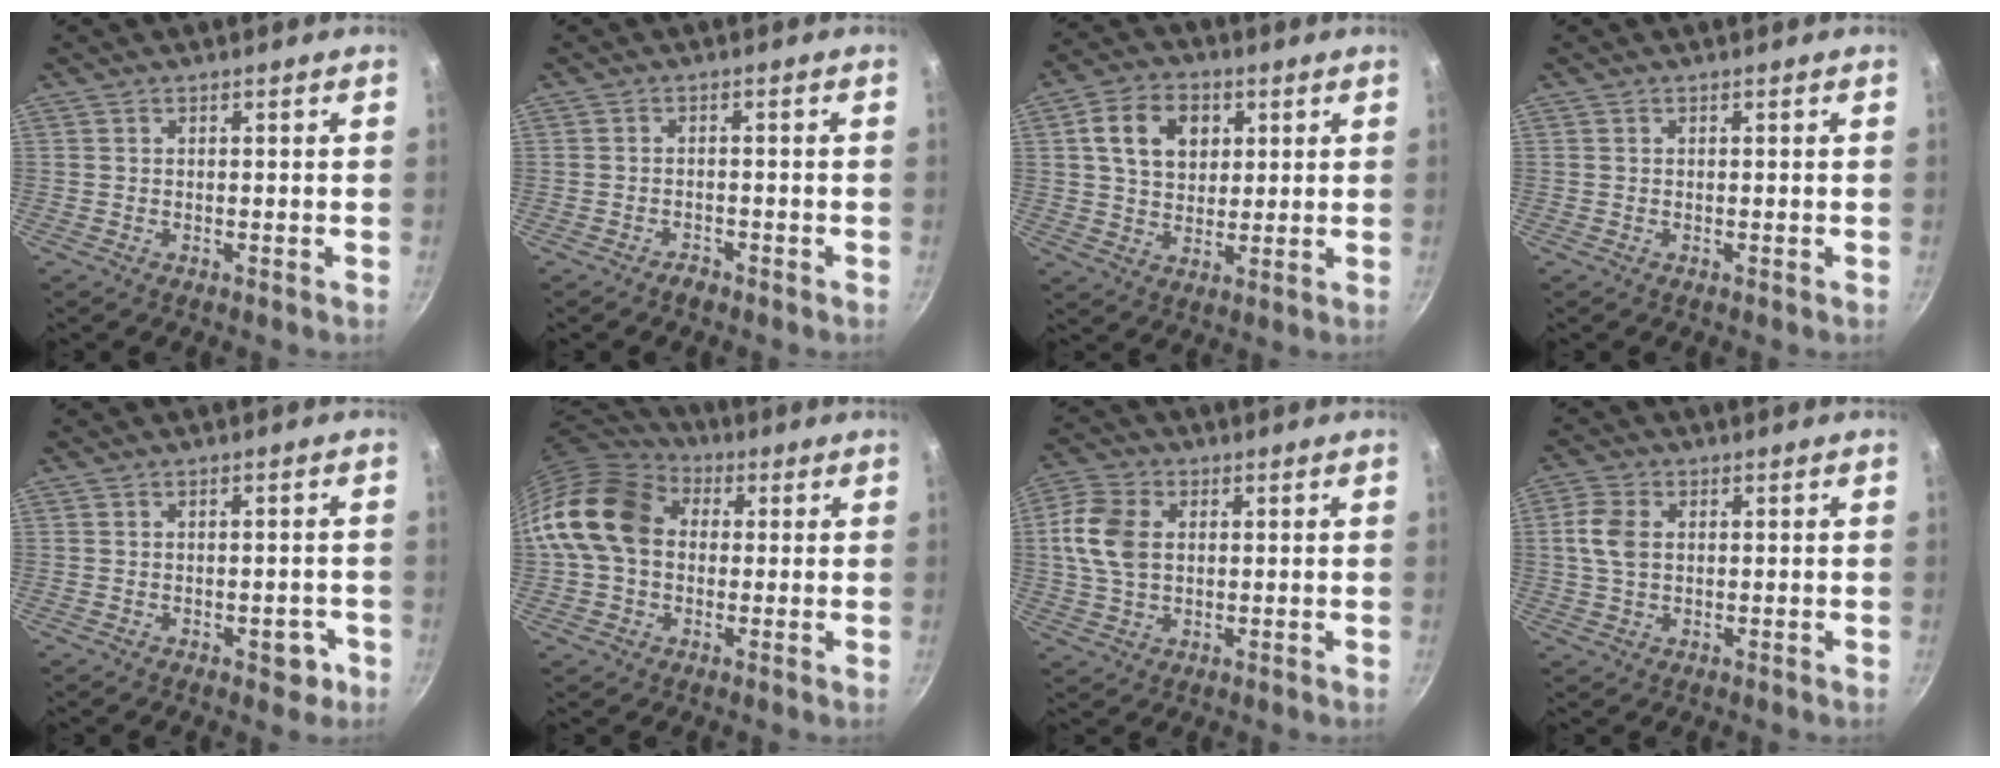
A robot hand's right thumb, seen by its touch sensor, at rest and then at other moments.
{"total": 1.8, "force": [-1.5, 0.7, 0.5], "torque": [-0.003, 0.019, -0.021]}
{"total": 10.5, "force": [3.0, 7.7, 6.4], "torque": [-0.091, 0.003, 0.047]}
{"total": 0.0}
{"total": 3.7, "force": [-1.6, 2.1, 2.5], "torque": [-0.010, 0.015, -0.013]}
{"total": 16.4, "force": [1.6, 12.5, 10.5], "torque": [-0.175, 0.032, 0.014]}
{"total": 9.9, "force": [1.4, 6.8, 7.0], "torque": [-0.128, 0.008, 0.018]}
{"total": 5.8, "force": [0.8, 4.0, 4.2], "torque": [-0.082, 0.005, 0.012]}